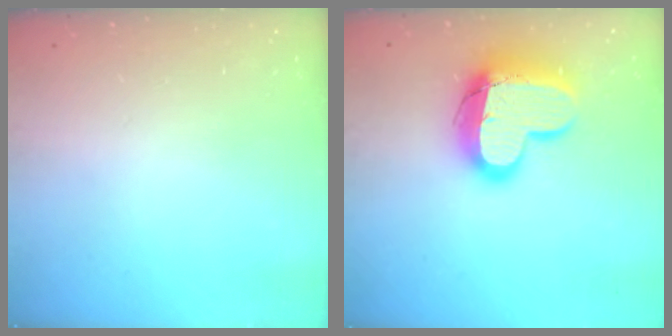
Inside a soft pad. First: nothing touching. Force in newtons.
{"total": 17.2, "press": 17.1, "slide": 1.5}